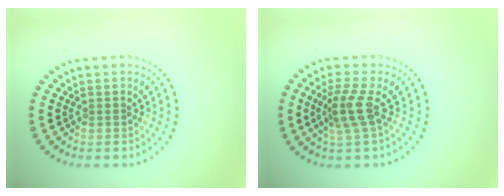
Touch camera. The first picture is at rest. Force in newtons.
{"total": 2.8, "press": 2.2, "slide": 1.8}